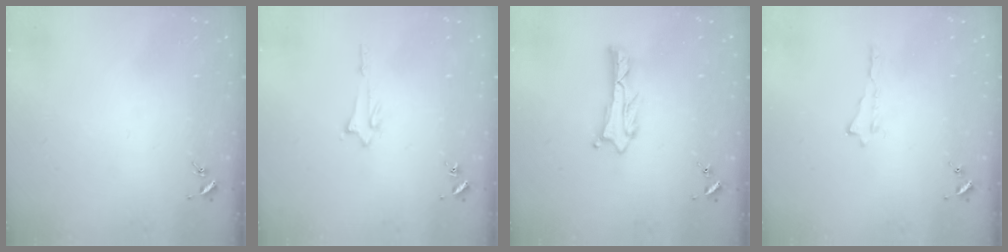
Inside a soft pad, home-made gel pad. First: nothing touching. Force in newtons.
{"total": 1.2, "press": 1.2, "slide": 0.1}
{"total": 1.1, "press": 1.1, "slide": 0.2}
{"total": 0.0}